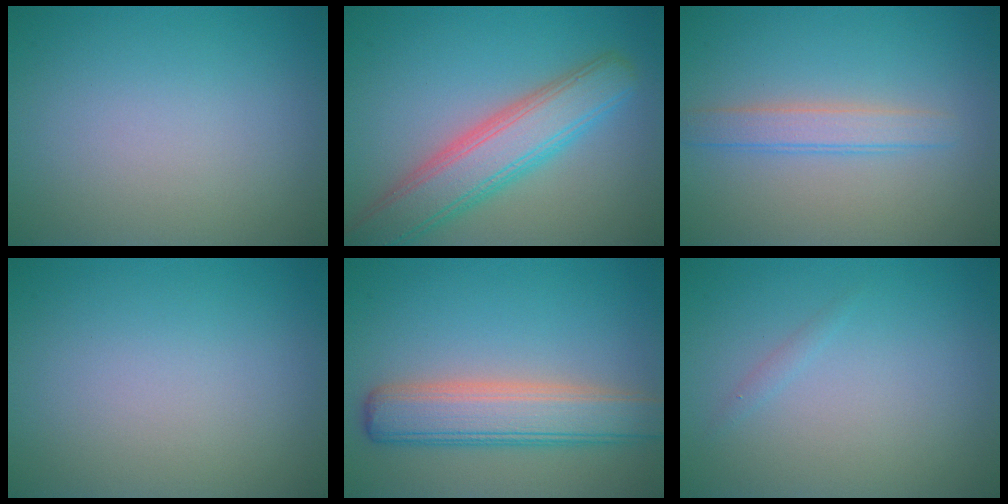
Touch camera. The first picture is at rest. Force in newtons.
{"total": 6.5, "press": 6.5, "slide": 0.3}
{"total": 2.4, "press": 2.4, "slide": 0.2}
{"total": 0.0}
{"total": 5.8, "press": 5.8, "slide": 0.5}
{"total": 0.5, "press": 0.5, "slide": 0.0}